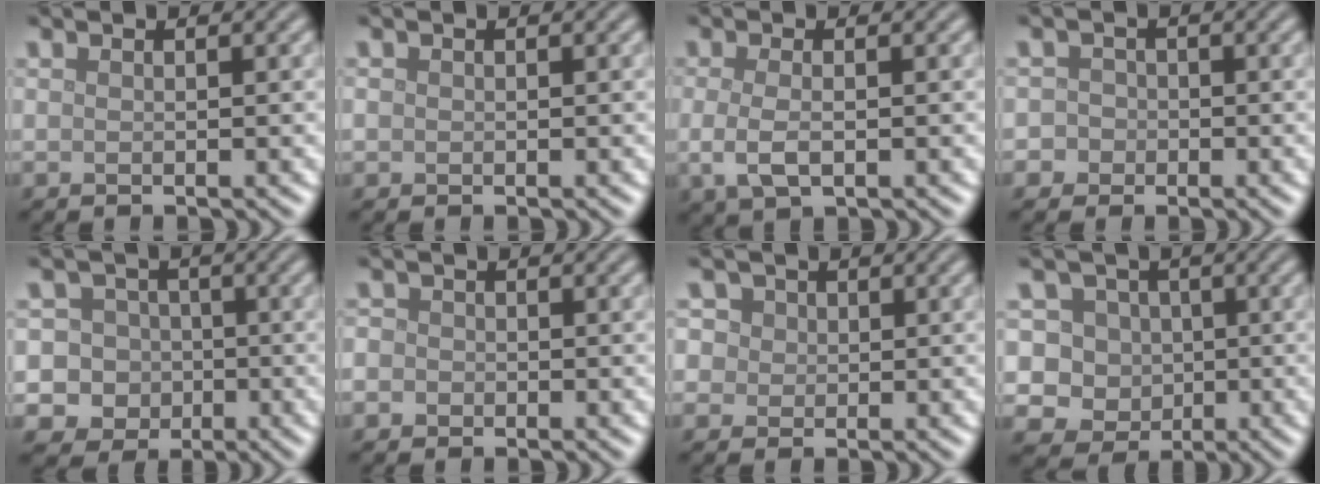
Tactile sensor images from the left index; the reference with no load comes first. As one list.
[{"total": 0.7, "force": [0.0, 0.7, 0.1], "torque": [0.000, -0.001, -0.002]}, {"total": 2.9, "force": [-0.4, 1.3, 2.6], "torque": [-0.059, -0.008, -0.009]}, {"total": 2.7, "force": [-0.6, 2.6, 0.5], "torque": [0.021, 0.013, -0.031]}, {"total": 8.0, "force": [-1.5, 7.6, 2.0], "torque": [-0.025, 0.016, -0.061]}, {"total": 2.1, "force": [-0.4, 1.9, 0.7], "torque": [0.000, 0.008, -0.022]}, {"total": 6.0, "force": [2.7, 4.7, 2.5], "torque": [-0.035, 0.028, 0.014]}, {"total": 8.3, "force": [1.5, 7.5, 3.1], "torque": [-0.047, 0.030, -0.004]}]